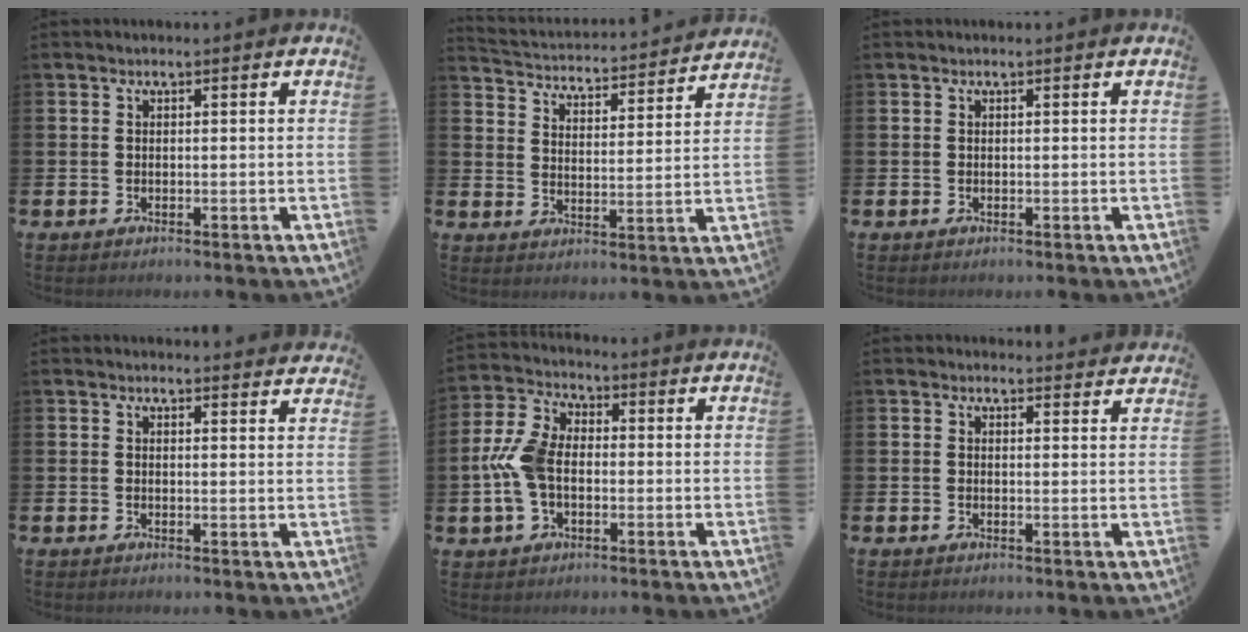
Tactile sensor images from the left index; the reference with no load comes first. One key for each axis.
{"total": 4.0, "fx": 3.9, "fy": 0.6, "fz": 0.1, "tx": -0.025, "ty": -0.040, "tz": 0.061}
{"total": 0.0}
{"total": 1.9, "fx": 1.9, "fy": 0.1, "fz": -0.2, "tx": 0.009, "ty": -0.014, "tz": 0.032}
{"total": 7.5, "fx": -0.3, "fy": 4.8, "fz": 5.7, "tx": -0.141, "ty": 0.012, "tz": -0.007}
{"total": 1.6, "fx": 1.6, "fy": 0.2, "fz": -0.1, "tx": 0.008, "ty": -0.009, "tz": 0.027}